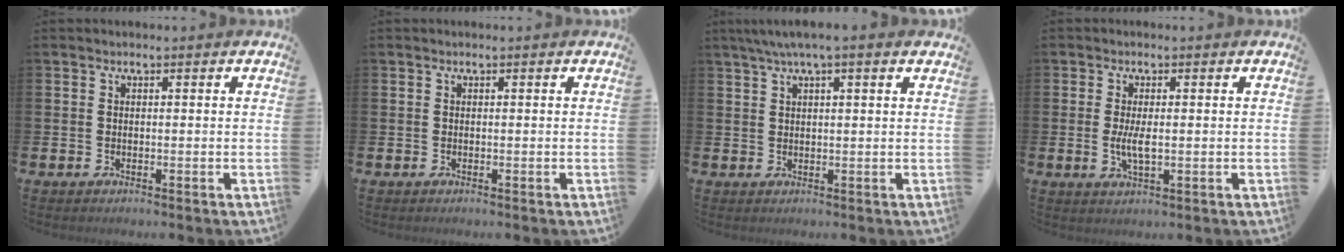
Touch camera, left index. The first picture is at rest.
{"total": 0.0}
{"total": 3.5, "force": [2.6, 0.1, 2.4], "torque": [-0.045, 0.000, 0.045]}
{"total": 3.0, "force": [0.0, 1.0, 2.8], "torque": [-0.052, 0.000, -0.001]}